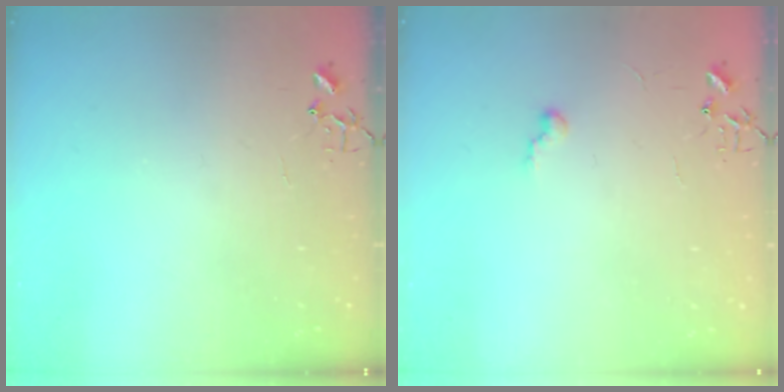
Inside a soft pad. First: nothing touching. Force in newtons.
{"total": 5.7, "press": 5.7, "slide": 0.5}